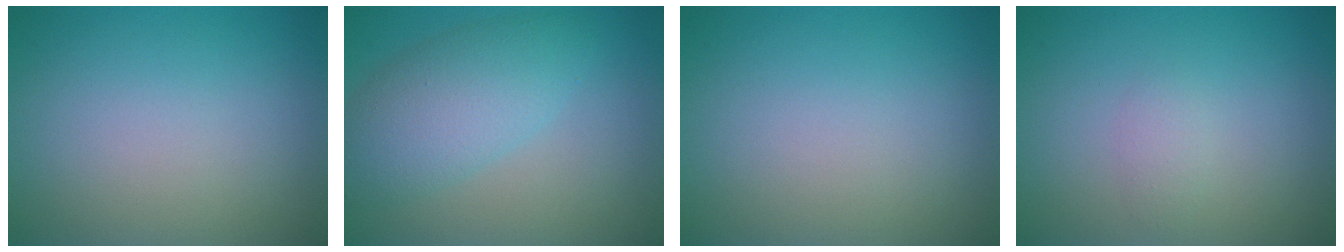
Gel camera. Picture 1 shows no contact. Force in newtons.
{"total": 5.2, "press": 5.2, "slide": 0.1}
{"total": 0.0}
{"total": 1.1, "press": 1.1, "slide": 0.0}